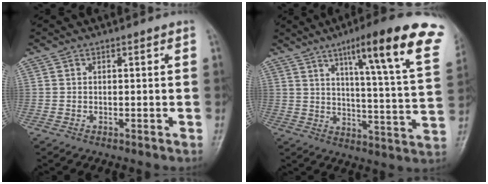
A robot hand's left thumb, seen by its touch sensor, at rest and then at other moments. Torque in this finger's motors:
{"motor_torque": [0.97, 0.38, 1.59, -1.19, 0.25]}